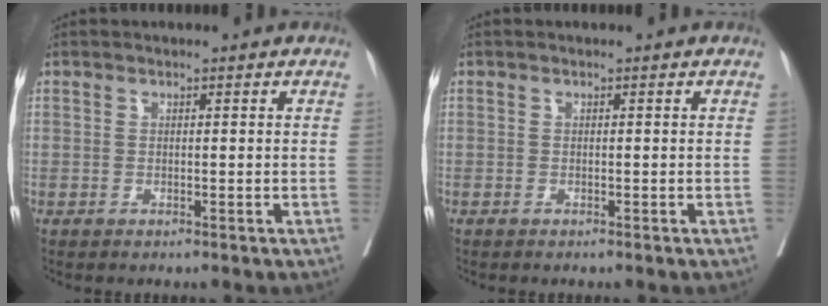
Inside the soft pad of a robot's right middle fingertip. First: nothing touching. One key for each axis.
{"total": 0.0}